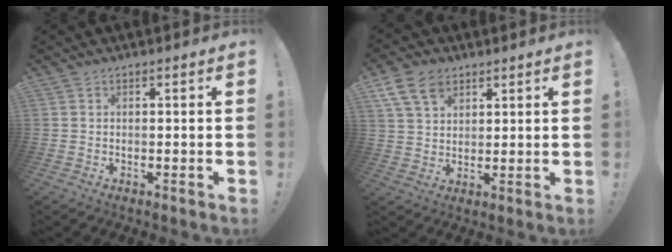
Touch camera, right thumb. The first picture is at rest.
{"total": 10.0, "force": [5.6, 6.7, 4.9], "torque": [-0.088, -0.016, 0.111]}